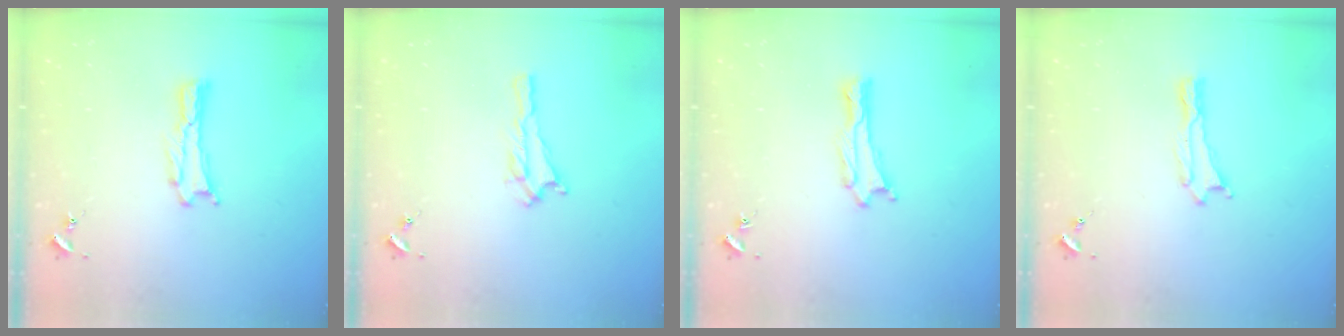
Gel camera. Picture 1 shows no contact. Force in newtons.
{"total": 1.5, "press": 1.4, "slide": 0.2}
{"total": 0.6, "press": 0.6, "slide": 0.1}
{"total": 0.0}